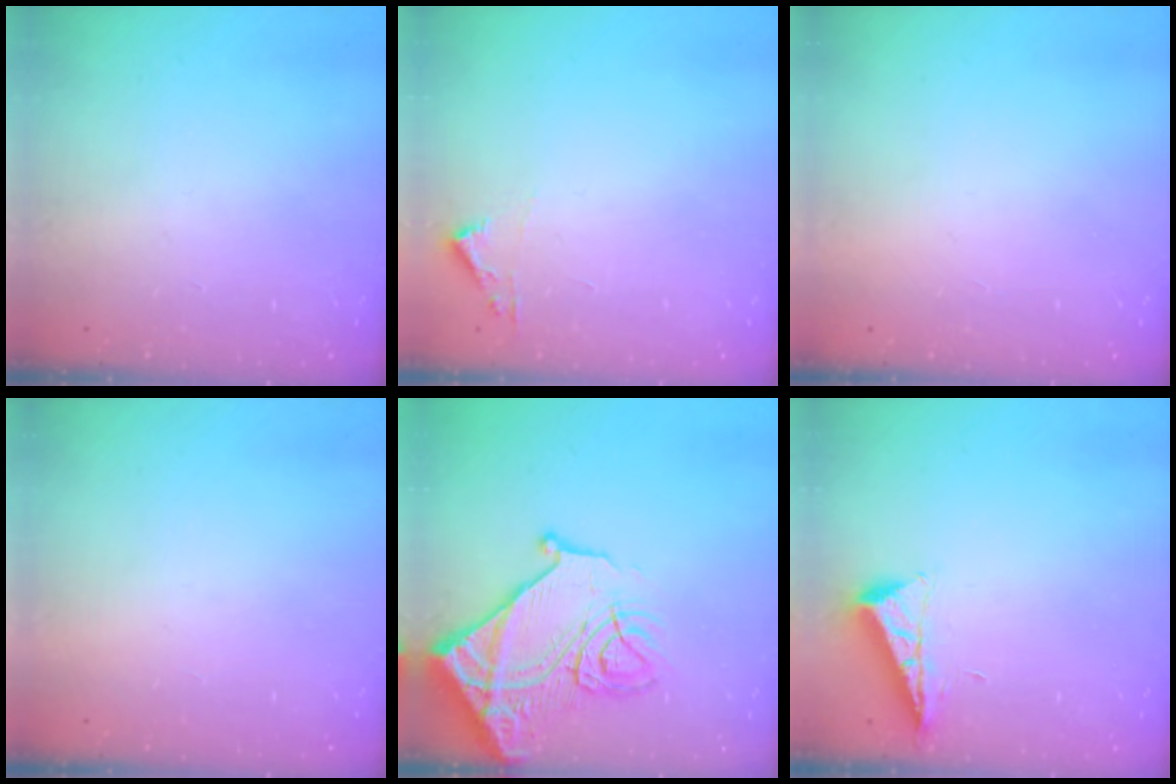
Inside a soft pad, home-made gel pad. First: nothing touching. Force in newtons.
{"total": 3.3, "press": 3.3, "slide": 0.4}
{"total": 1.5, "press": 1.5, "slide": 0.1}
{"total": 1.5, "press": 1.5, "slide": 0.1}
{"total": 19.6, "press": 19.5, "slide": 2.0}
{"total": 6.5, "press": 6.4, "slide": 0.9}